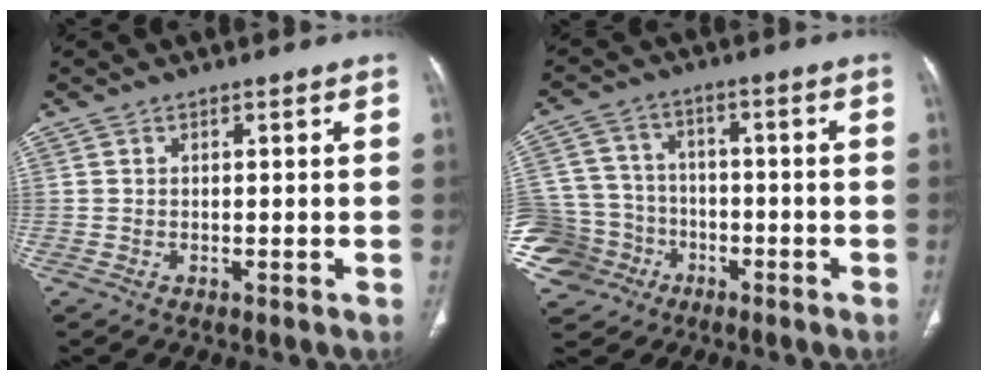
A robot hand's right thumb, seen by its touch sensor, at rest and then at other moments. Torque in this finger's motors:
{"motor_torque": [0.20, -0.02, -0.26, -0.93, 0.01]}